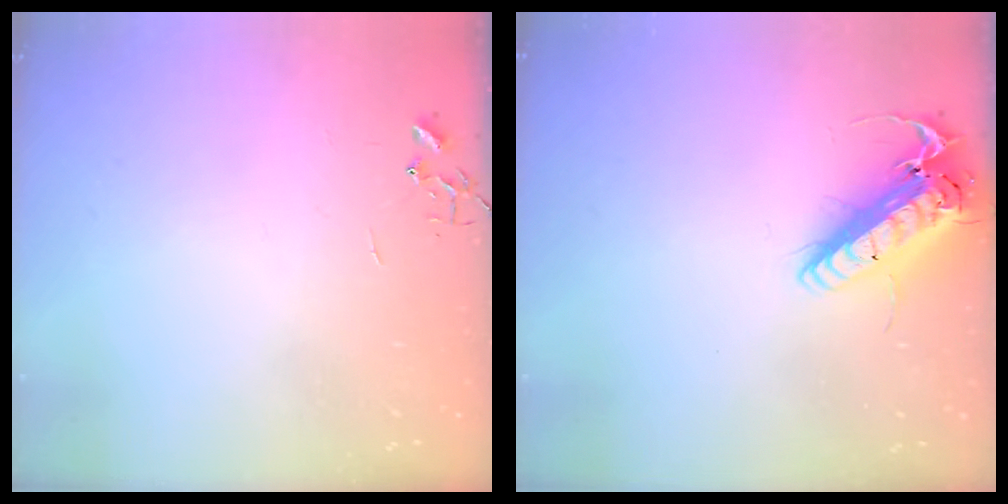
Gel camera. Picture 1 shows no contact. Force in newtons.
{"total": 18.3, "press": 18.0, "slide": 3.3}